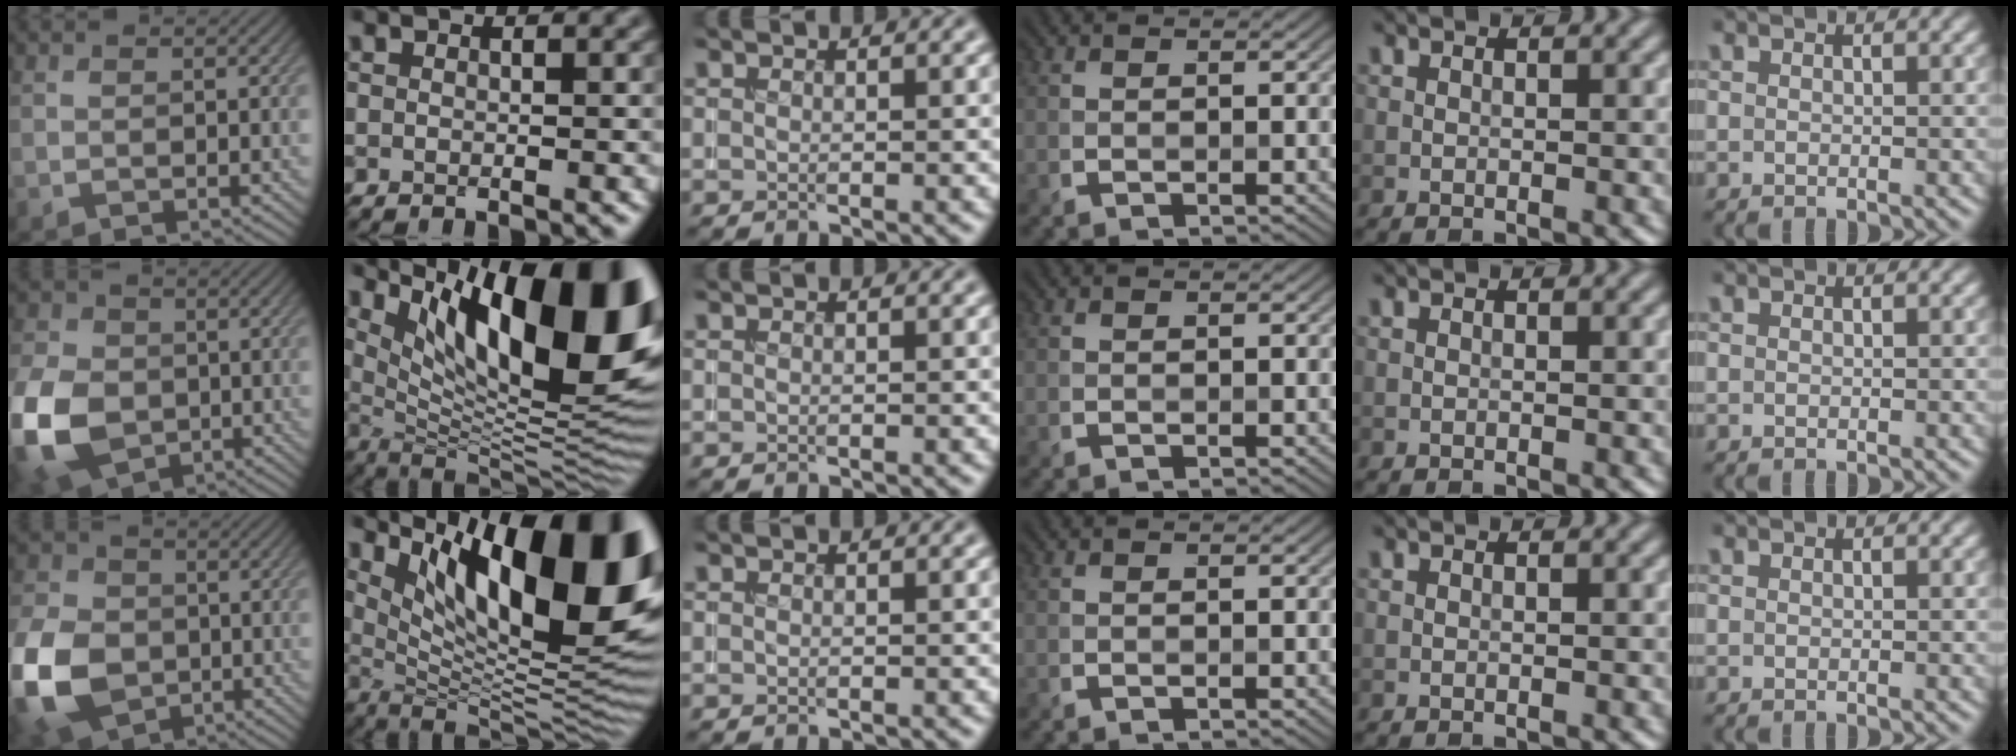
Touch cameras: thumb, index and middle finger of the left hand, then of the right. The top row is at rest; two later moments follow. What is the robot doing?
{"motion": "insert", "object": "coin"}